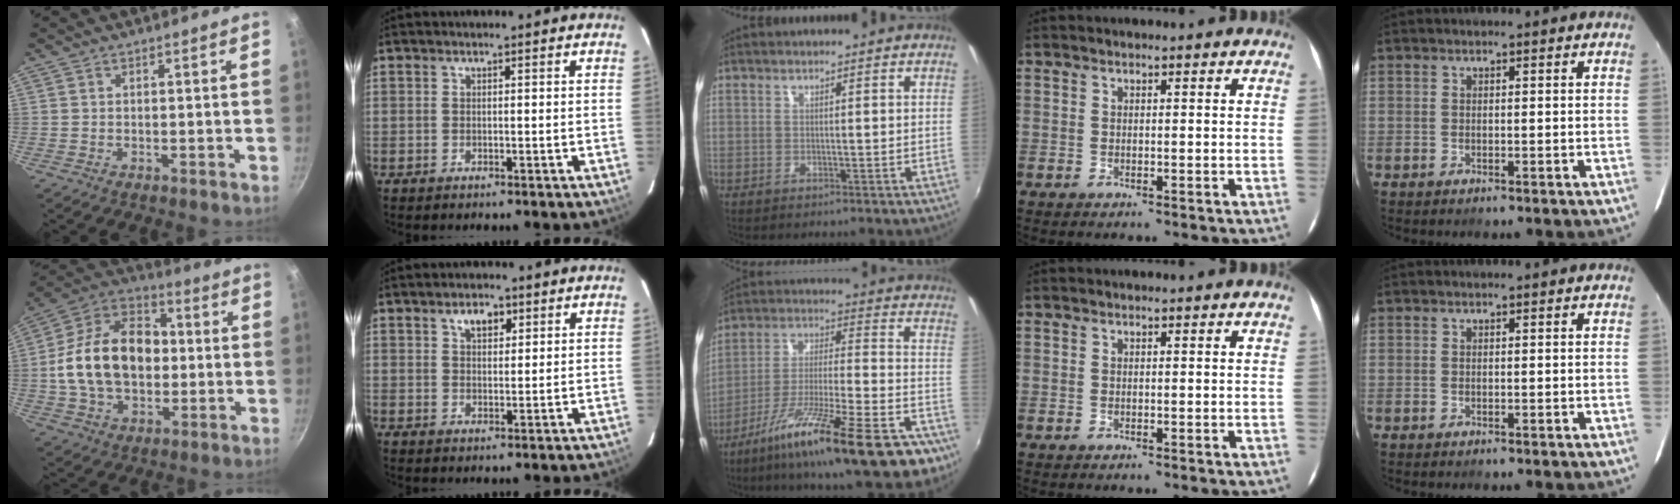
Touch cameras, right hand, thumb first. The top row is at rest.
{"thumb": {"total": 20.3, "force": [-0.1, 14.1, 14.6], "torque": [-0.225, 0.038, -0.013]}, "index": {"total": 3.8, "force": [2.1, 2.2, 2.3], "torque": [-0.036, 0.008, 0.037]}, "middle": {"total": 23.6, "force": [-16.3, 4.6, 16.4], "torque": [-0.278, -0.046, -0.250]}}